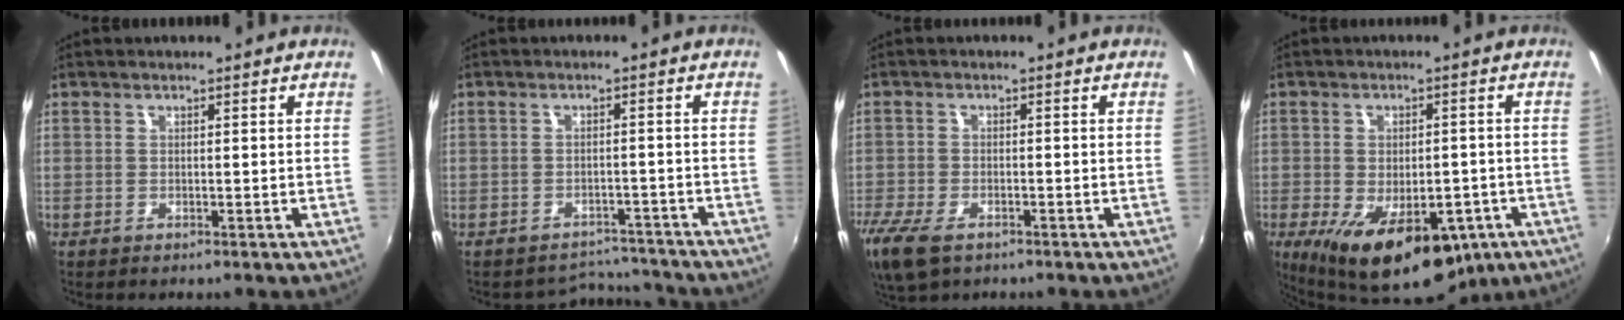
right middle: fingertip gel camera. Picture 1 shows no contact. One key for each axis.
{"total": 3.7, "fx": -3.3, "fy": 1.3, "fz": -0.8, "tx": 0.009, "ty": 0.015, "tz": -0.050}
{"total": 10.3, "fx": -6.6, "fy": 5.0, "fz": 6.2, "tx": -0.160, "ty": -0.041, "tz": -0.125}
{"total": 17.7, "fx": -8.6, "fy": 9.3, "fz": 12.4, "tx": -0.218, "ty": -0.037, "tz": -0.109}